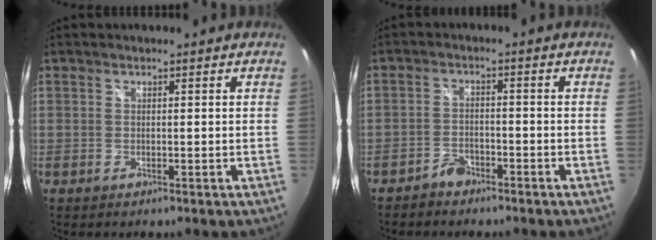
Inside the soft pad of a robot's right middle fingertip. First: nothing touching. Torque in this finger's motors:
{"motor_torque": [-0.11, 0.03, 0.09, 0.01]}